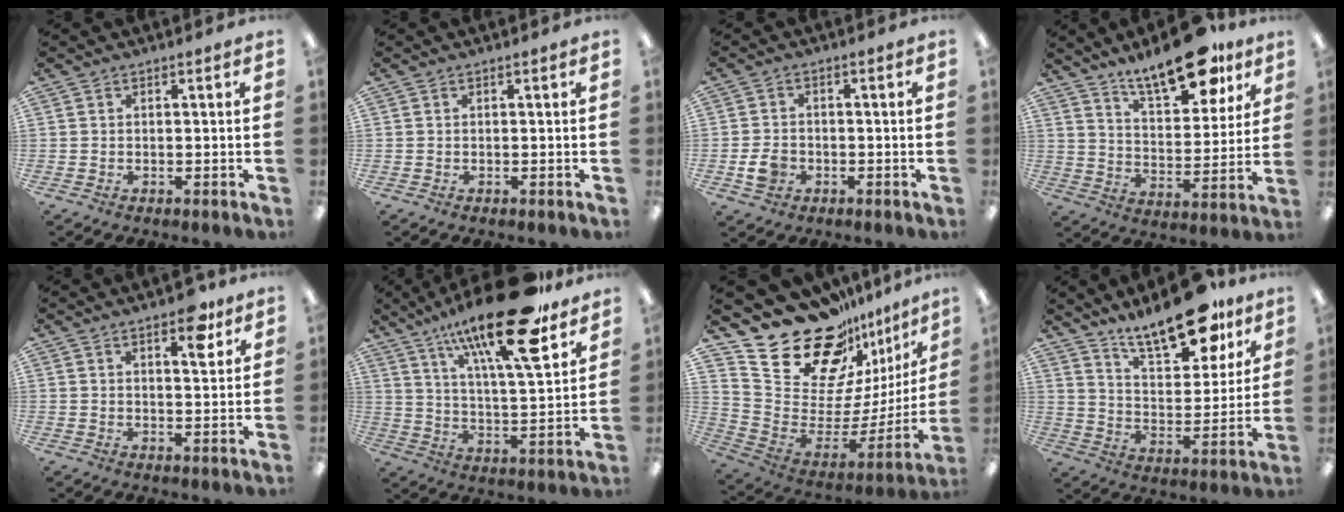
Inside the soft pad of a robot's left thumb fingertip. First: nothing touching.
{"total": 0.0}
{"total": 4.6, "force": [-1.6, 3.6, 2.4], "torque": [-0.034, 0.004, -0.027]}
{"total": 17.8, "force": [13.4, 6.5, 9.8], "torque": [-0.147, -0.076, 0.225]}
{"total": 6.7, "force": [4.7, 2.7, 4.0], "torque": [-0.033, -0.028, 0.073]}
{"total": 23.1, "force": [15.7, 6.1, 15.9], "torque": [-0.251, -0.094, 0.252]}
{"total": 24.0, "force": [18.9, 11.3, 9.5], "torque": [-0.160, -0.149, 0.357]}
{"total": 18.7, "force": [14.7, 6.7, 9.3], "torque": [-0.145, -0.094, 0.251]}